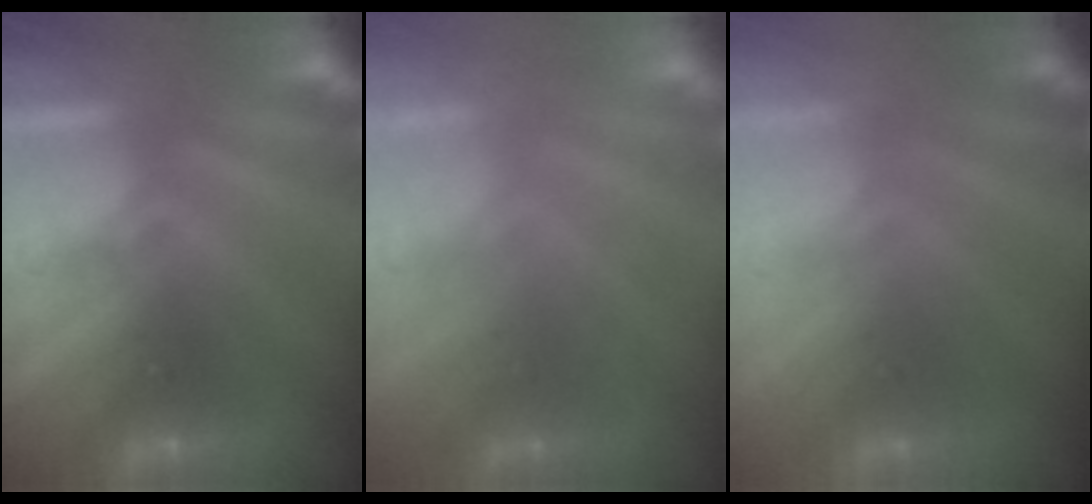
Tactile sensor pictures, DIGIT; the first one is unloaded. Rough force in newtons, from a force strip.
{"total": 2.2}
{"total": 2.9}